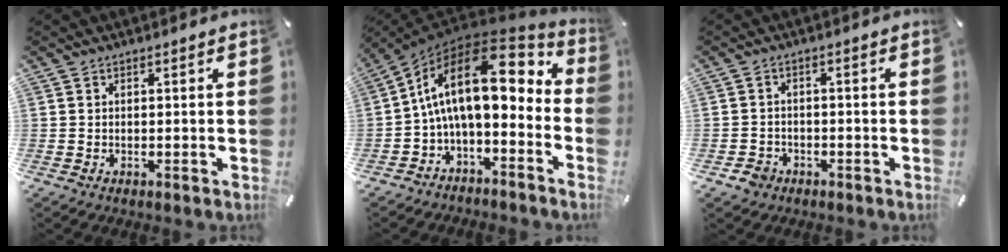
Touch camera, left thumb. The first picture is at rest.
{"total": 18.8, "force": [3.8, 8.9, 16.1], "torque": [-0.315, -0.032, 0.062]}
{"total": 3.5, "force": [-2.1, 2.7, 0.8], "torque": [-0.010, 0.013, -0.039]}